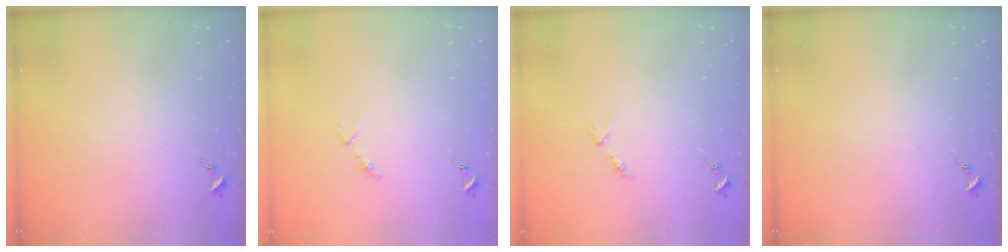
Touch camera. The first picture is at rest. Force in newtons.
{"total": 2.8, "press": 2.8, "slide": 0.5}
{"total": 2.9, "press": 2.8, "slide": 0.4}
{"total": 0.0}